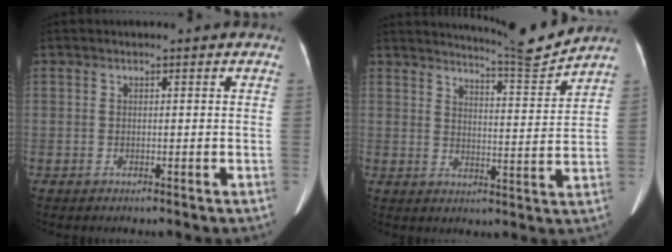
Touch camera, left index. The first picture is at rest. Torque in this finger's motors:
{"motor_torque": [0.04, -0.36, -0.03, 0.04]}